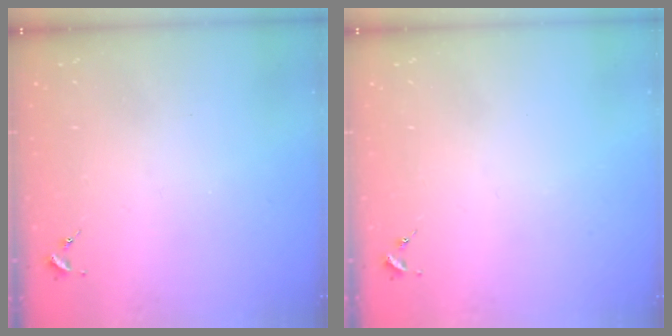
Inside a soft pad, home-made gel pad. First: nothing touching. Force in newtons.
{"total": 0.0}